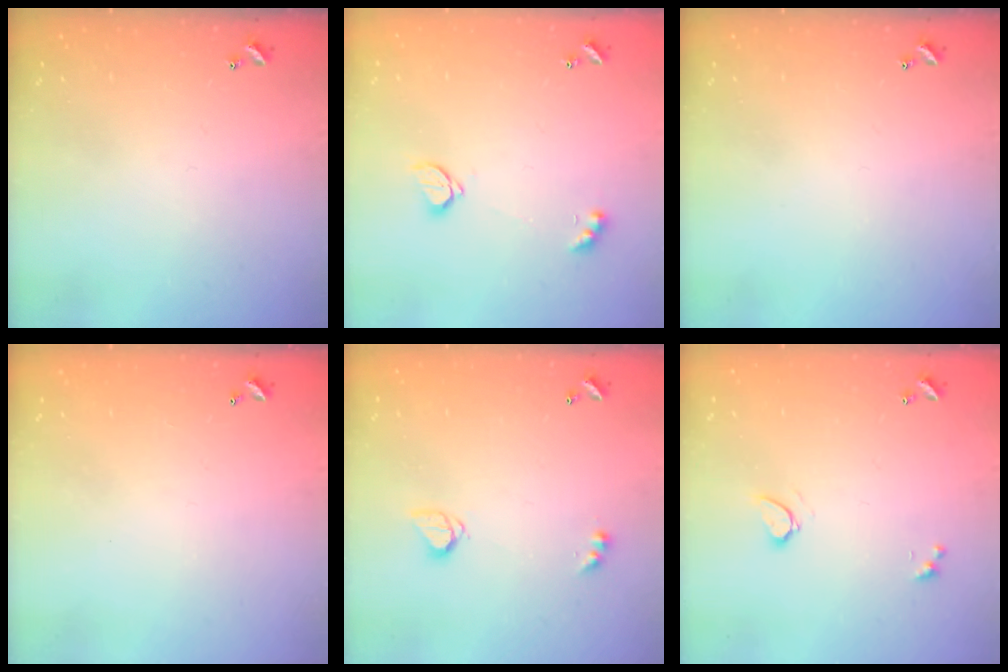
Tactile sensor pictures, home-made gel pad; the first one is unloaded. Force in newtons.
{"total": 2.1, "press": 2.0, "slide": 0.5}
{"total": 0.0}
{"total": 2.9, "press": 2.9, "slide": 0.1}
{"total": 3.4, "press": 3.3, "slide": 0.4}
{"total": 1.0, "press": 1.0, "slide": 0.2}